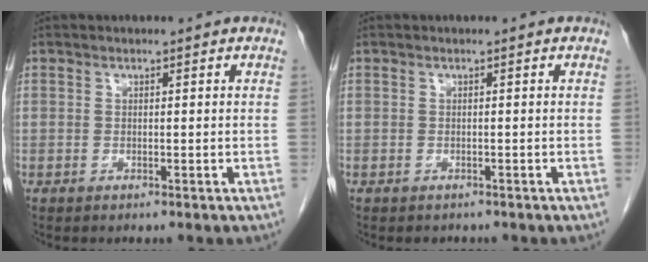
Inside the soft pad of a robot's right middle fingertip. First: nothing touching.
{"total": 1.2, "force": [-1.0, 0.6, 0.1], "torque": [-0.008, -0.001, -0.014]}